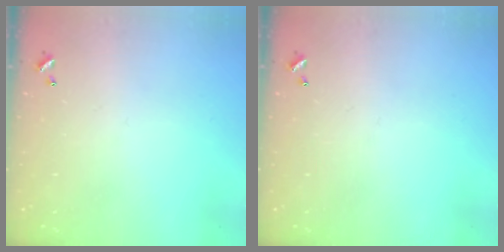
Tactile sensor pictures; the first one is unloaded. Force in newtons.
{"total": 0.0}